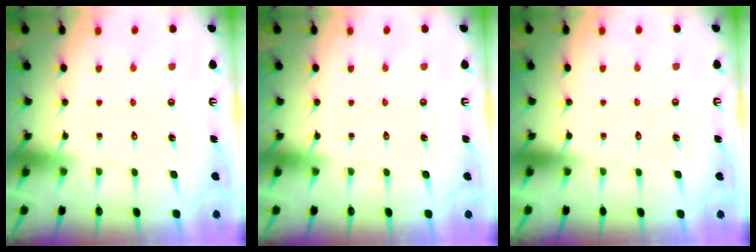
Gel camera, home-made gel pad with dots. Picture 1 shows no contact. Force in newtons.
{"total": 0.0}
{"total": 0.0}